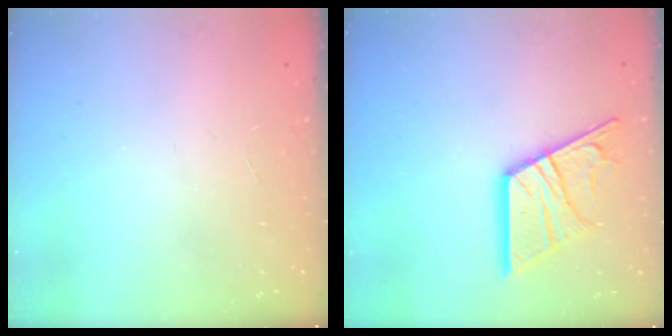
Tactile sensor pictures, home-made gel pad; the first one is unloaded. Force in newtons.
{"total": 17.1, "press": 17.0, "slide": 1.9}